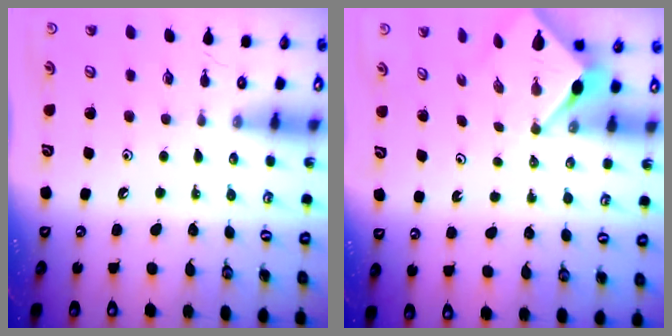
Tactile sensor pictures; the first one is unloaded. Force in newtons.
{"total": 3.0, "press": 3.0, "slide": 0.2}